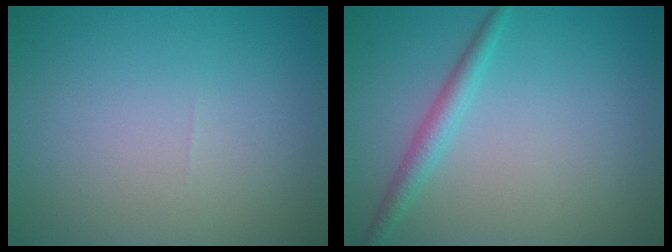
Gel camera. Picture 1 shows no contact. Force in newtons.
{"total": 2.1, "press": 2.1, "slide": 0.1}